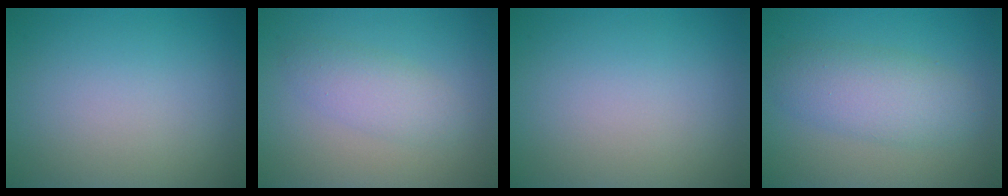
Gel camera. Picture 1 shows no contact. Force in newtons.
{"total": 2.5, "press": 2.5, "slide": 0.1}
{"total": 0.0}
{"total": 4.3, "press": 4.3, "slide": 0.0}